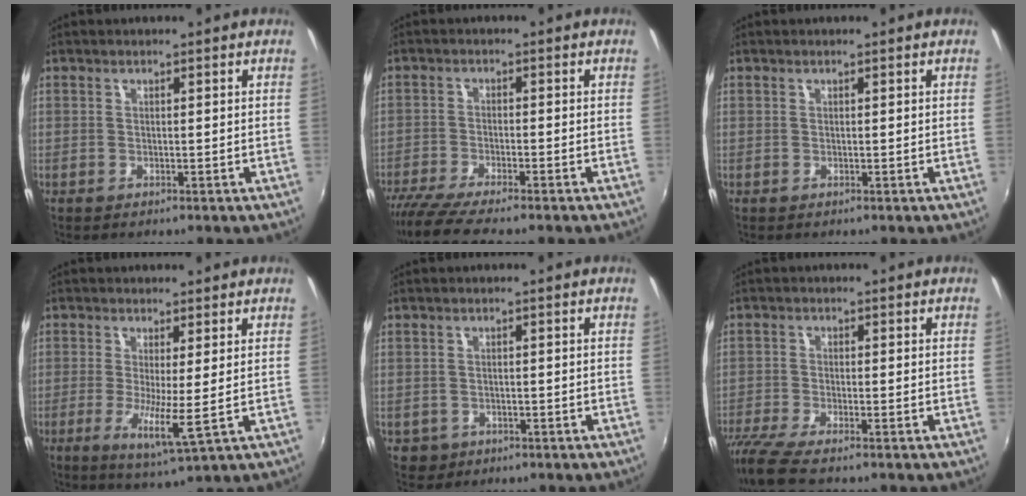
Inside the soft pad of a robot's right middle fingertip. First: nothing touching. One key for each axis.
{"total": 8.1, "fx": -7.0, "fy": 0.3, "fz": 4.1, "tx": -0.099, "ty": -0.032, "tz": -0.123}
{"total": 0.0}
{"total": 6.2, "fx": -0.6, "fy": 0.0, "fz": 6.2, "tx": -0.126, "ty": -0.019, "tz": -0.014}
{"total": 3.3, "fx": -1.2, "fy": 2.9, "fz": 1.1, "tx": -0.031, "ty": -0.002, "tz": -0.011}
{"total": 8.7, "fx": -7.2, "fy": 0.9, "fz": 4.8, "tx": -0.120, "ty": -0.038, "tz": -0.131}